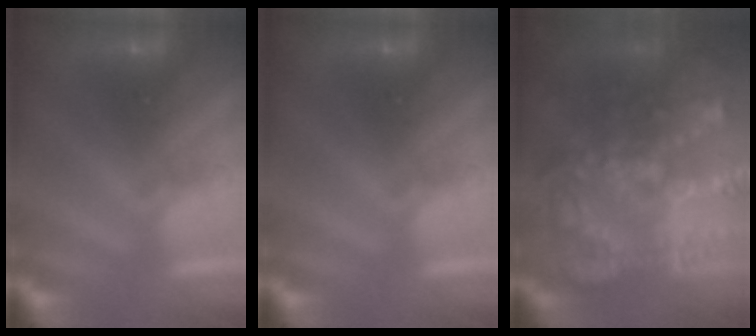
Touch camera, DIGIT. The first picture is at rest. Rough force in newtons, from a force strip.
{"total": 0.0}
{"total": 7.6}